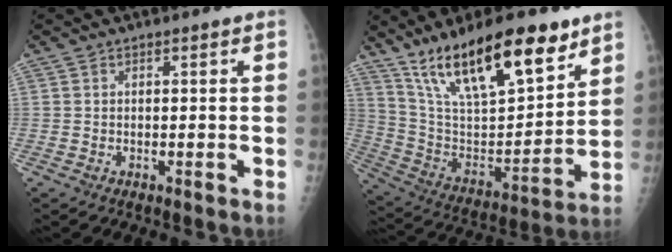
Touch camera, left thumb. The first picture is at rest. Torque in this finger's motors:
{"motor_torque": [2.12, 1.98, 1.37, -1.39, 0.26]}